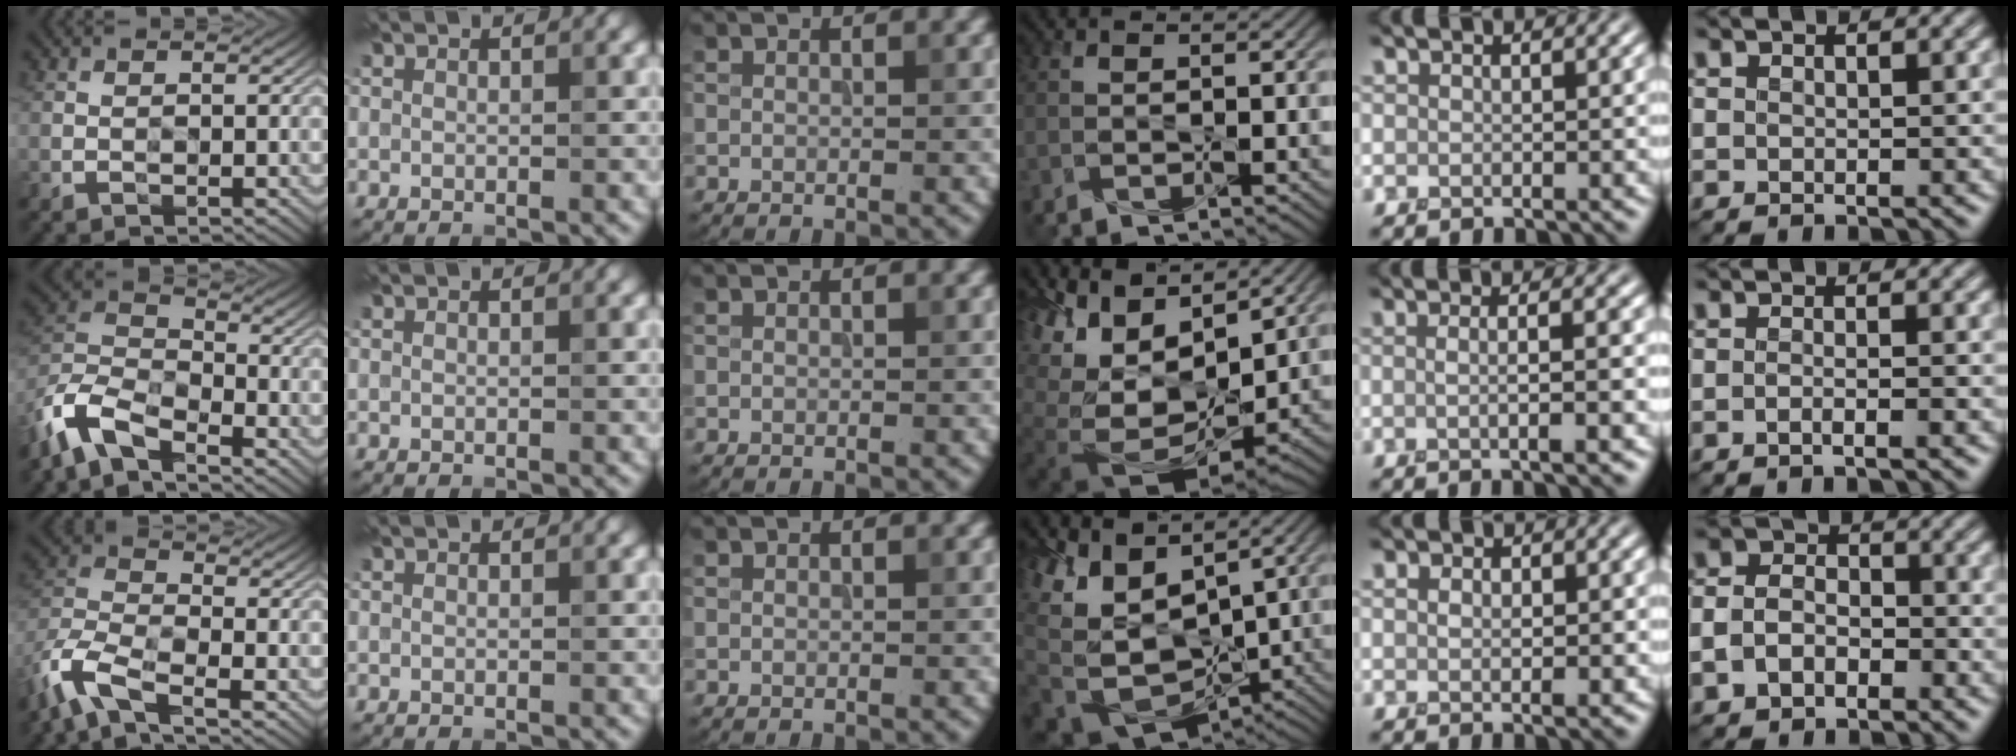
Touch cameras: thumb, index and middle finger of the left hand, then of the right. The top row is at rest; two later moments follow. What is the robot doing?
{"motion": "wipe", "object": "whiteboard"}